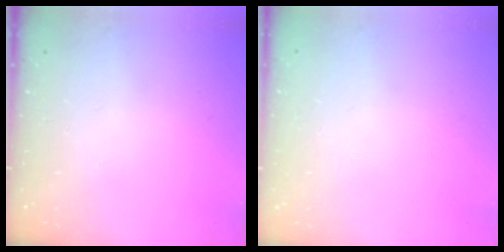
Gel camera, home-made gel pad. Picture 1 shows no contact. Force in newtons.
{"total": 0.0}